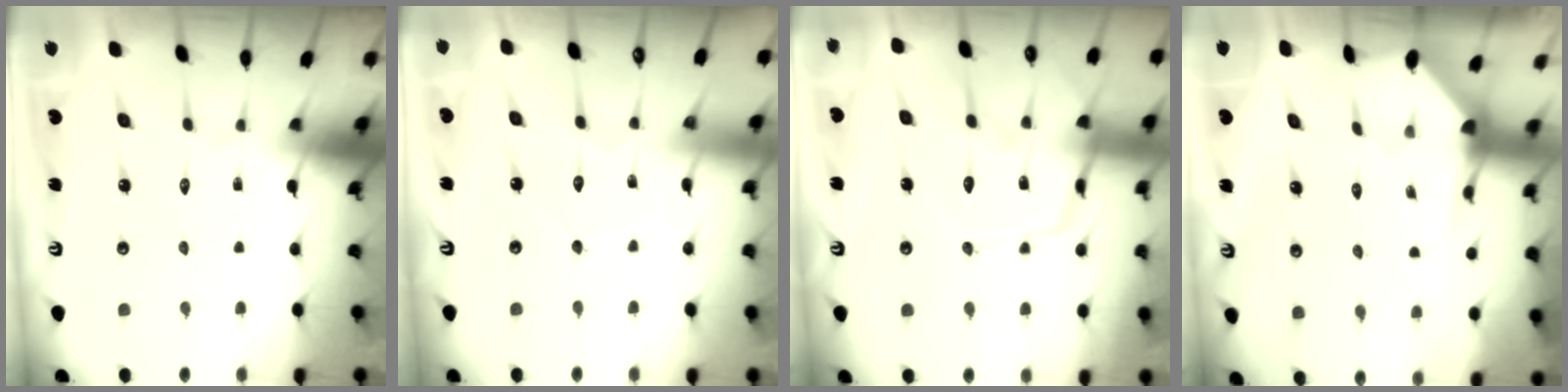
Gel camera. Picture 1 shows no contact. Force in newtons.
{"total": 4.3, "press": 4.2, "slide": 0.5}
{"total": 14.1, "press": 14.0, "slide": 1.3}
{"total": 3.2, "press": 3.2, "slide": 0.3}